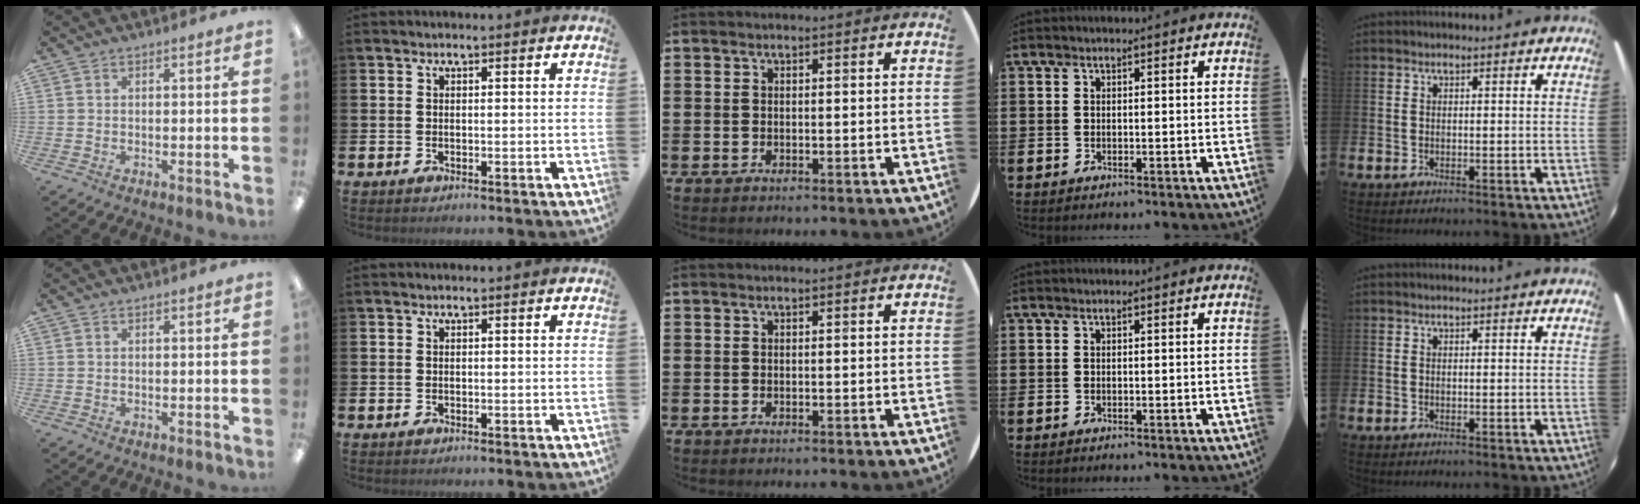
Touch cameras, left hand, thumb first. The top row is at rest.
{}